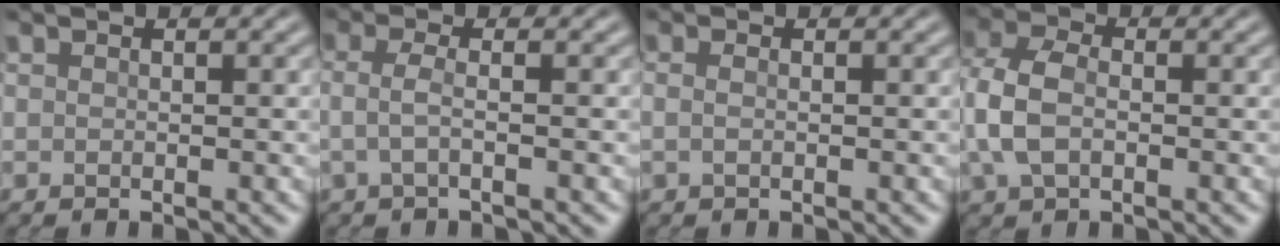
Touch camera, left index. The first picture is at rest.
{"total": 2.2, "force": [-0.2, 0.8, 2.0], "torque": [-0.041, -0.001, -0.010]}
{"total": 1.1, "force": [0.1, 0.6, 0.9], "torque": [-0.018, -0.005, -0.006]}
{"total": 5.0, "force": [-0.4, 3.3, 3.7], "torque": [-0.097, 0.004, -0.017]}